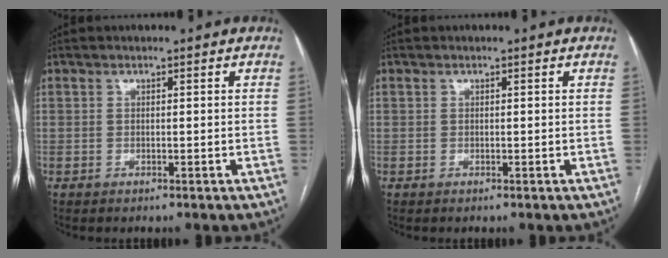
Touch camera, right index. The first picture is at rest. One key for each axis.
{"total": 0.0}